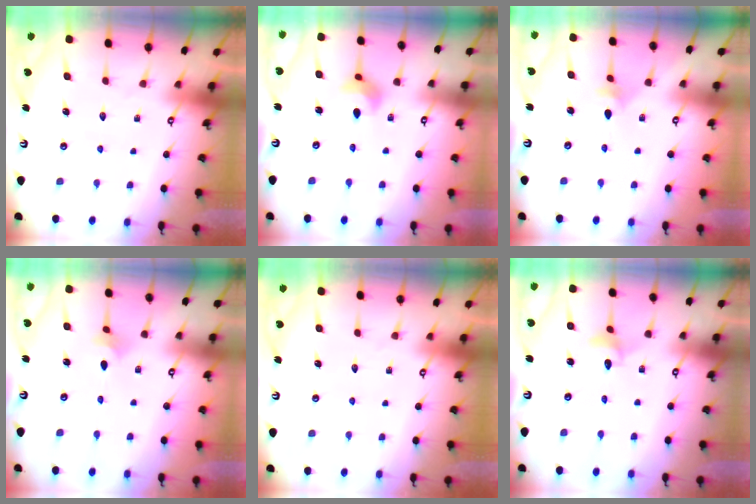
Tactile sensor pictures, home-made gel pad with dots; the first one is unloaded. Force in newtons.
{"total": 6.5, "press": 6.5, "slide": 0.5}
{"total": 3.8, "press": 3.7, "slide": 0.9}
{"total": 2.1, "press": 2.1, "slide": 0.4}
{"total": 0.0}
{"total": 3.8, "press": 3.8, "slide": 0.4}